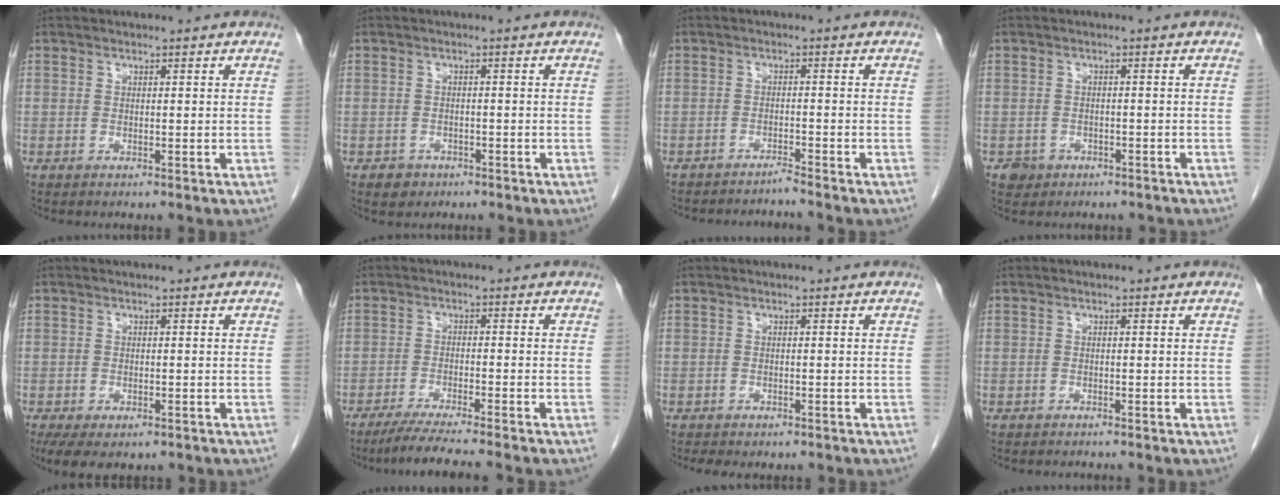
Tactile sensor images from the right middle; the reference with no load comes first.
{"total": 2.1, "force": [-1.3, 1.6, 0.3], "torque": [-0.007, 0.006, -0.015]}
{"total": 2.9, "force": [-2.8, -0.8, -0.1], "torque": [0.011, -0.005, -0.042]}
{"total": 2.9, "force": [-1.8, 2.2, 0.2], "torque": [-0.005, 0.010, -0.024]}
{"total": 7.0, "force": [-4.8, 3.3, 3.9], "torque": [-0.064, -0.011, -0.070]}
{"total": 7.8, "force": [-6.7, -1.1, 4.0], "torque": [-0.055, -0.026, -0.109]}
{"total": 3.8, "force": [-3.2, 1.5, 1.6], "torque": [-0.025, -0.006, -0.038]}
{"total": 1.9, "force": [-1.8, 0.6, 0.6], "torque": [-0.013, -0.002, -0.021]}